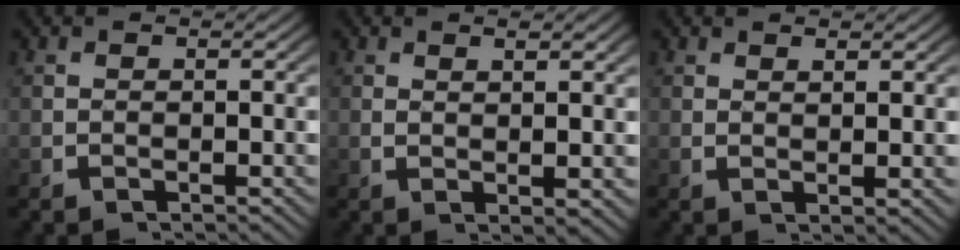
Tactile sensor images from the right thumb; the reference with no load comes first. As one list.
[{"total": 2.4, "force": [0.9, 0.1, 2.2], "torque": [-0.038, -0.007, 0.024]}, {"total": 1.6, "force": [1.2, 0.0, 1.1], "torque": [-0.018, -0.006, 0.028]}]